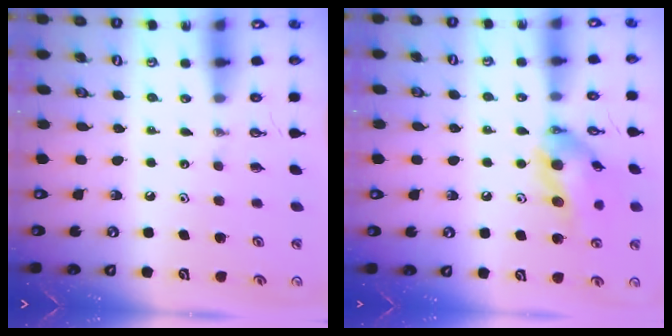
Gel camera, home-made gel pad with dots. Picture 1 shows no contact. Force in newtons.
{"total": 14.1, "press": 13.6, "slide": 3.8}